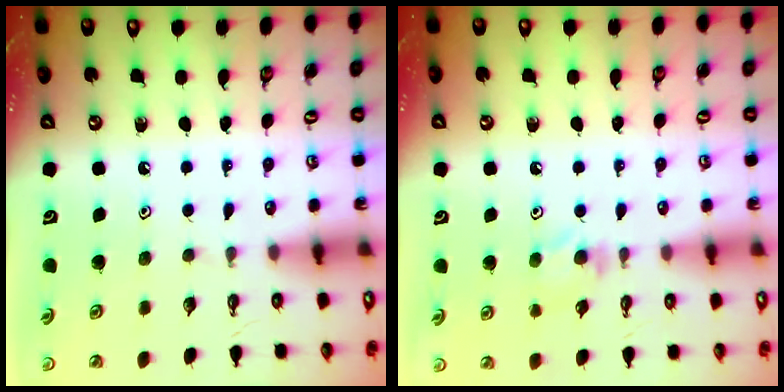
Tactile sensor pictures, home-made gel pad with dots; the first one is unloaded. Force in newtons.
{"total": 5.2, "press": 5.1, "slide": 0.8}